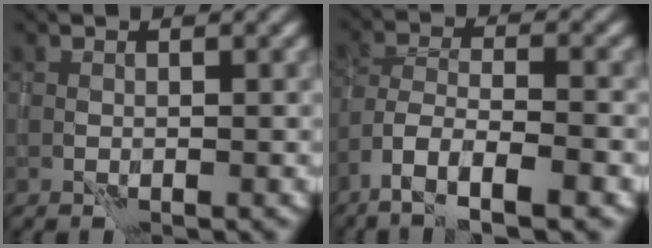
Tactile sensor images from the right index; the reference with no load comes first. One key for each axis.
{"total": 7.0, "fx": -4.5, "fy": 1.8, "fz": 5.0, "tx": -0.088, "ty": 0.000, "tz": -0.082}